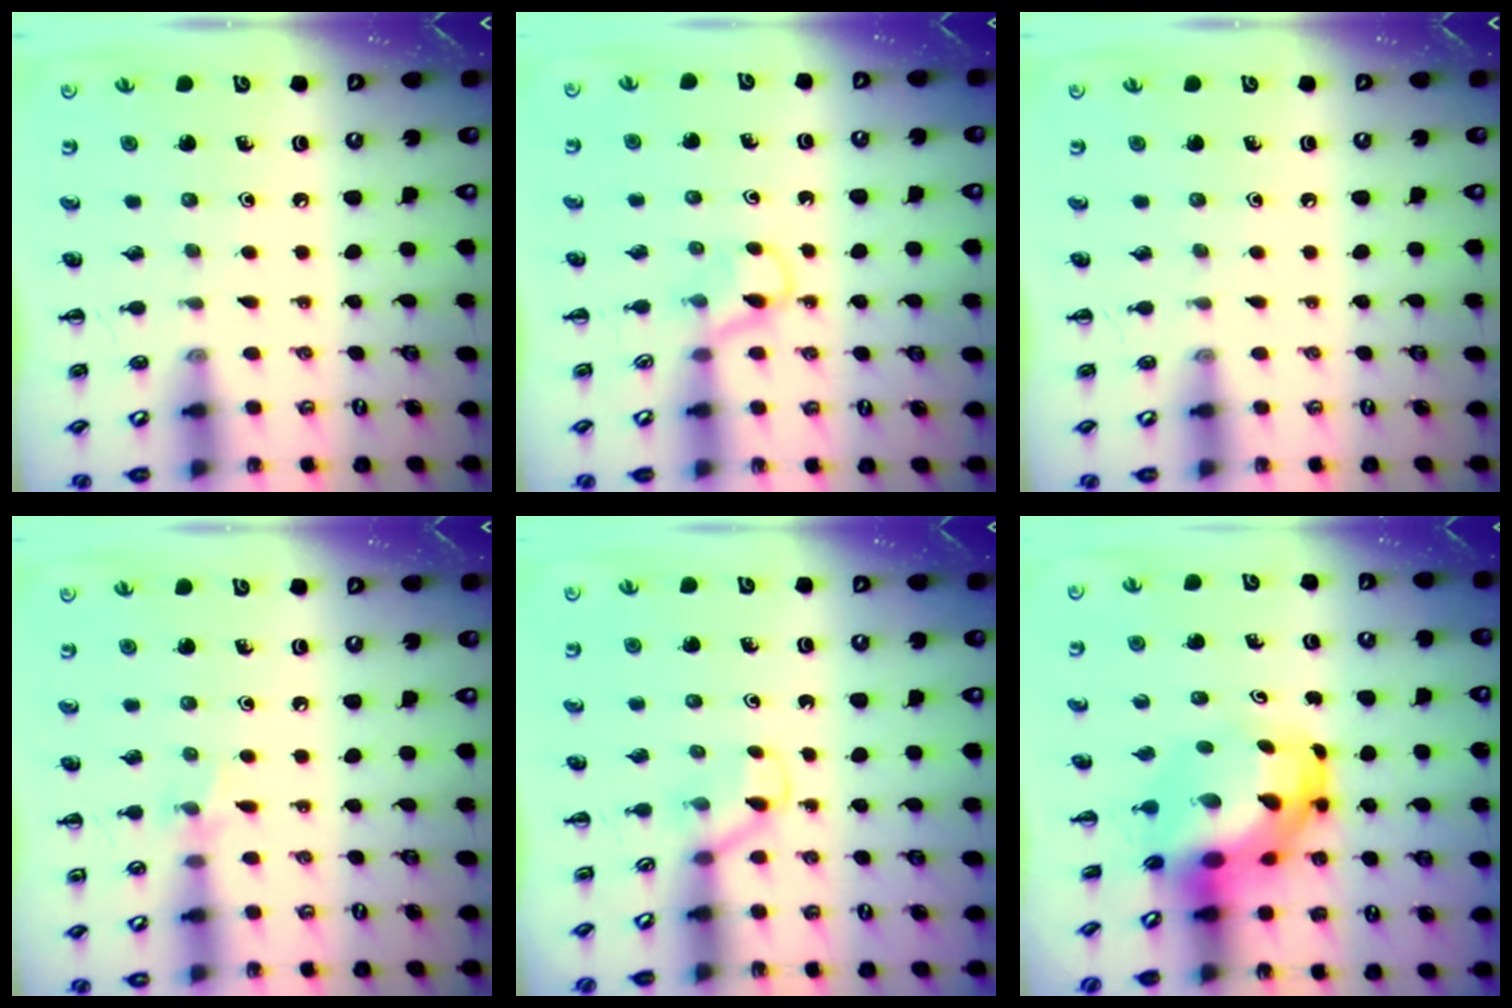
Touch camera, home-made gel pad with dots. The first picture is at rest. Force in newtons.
{"total": 3.5, "press": 3.3, "slide": 1.2}
{"total": 0.0}
{"total": 5.6, "press": 5.5, "slide": 1.4}
{"total": 3.0, "press": 2.8, "slide": 1.1}
{"total": 6.6, "press": 6.3, "slide": 2.0}